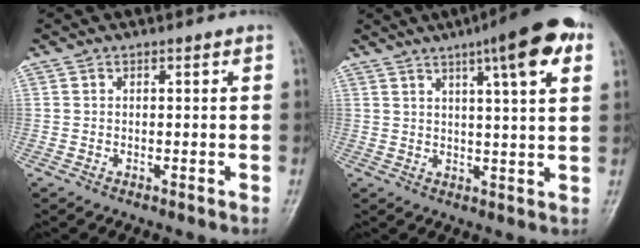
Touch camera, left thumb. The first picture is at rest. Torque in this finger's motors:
{"motor_torque": [1.93, 1.30, 1.88, -0.81, 0.31]}